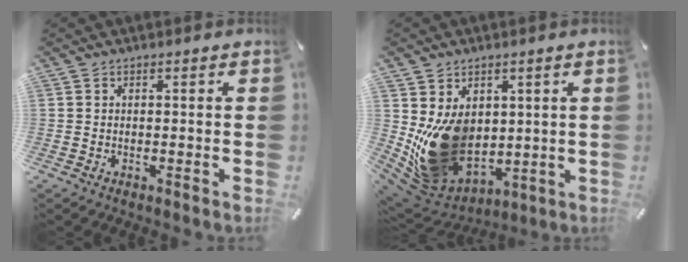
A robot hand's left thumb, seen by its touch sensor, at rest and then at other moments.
{"total": 15.6, "force": [1.6, 12.6, 9.0], "torque": [-0.164, -0.036, 0.043]}